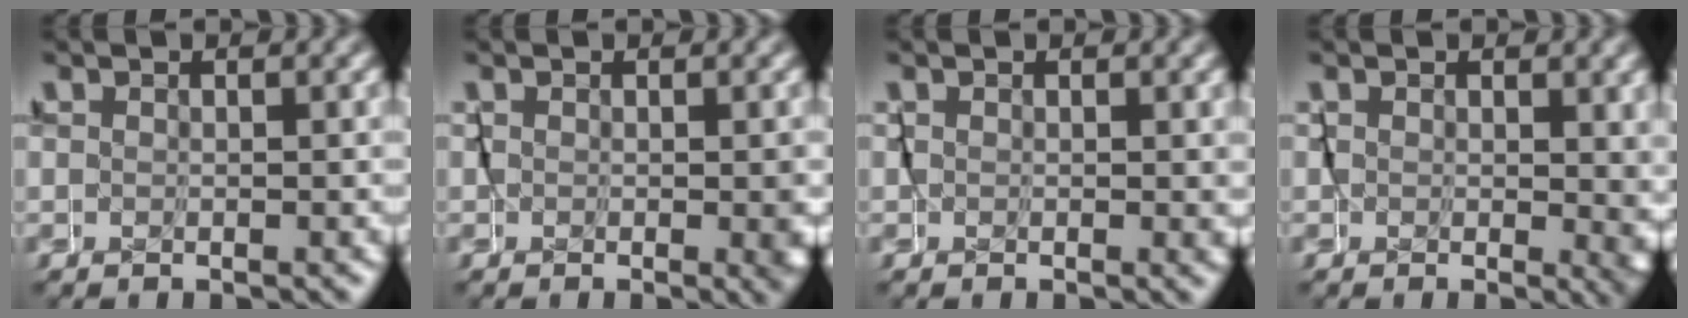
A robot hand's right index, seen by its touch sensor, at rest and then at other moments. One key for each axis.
{"total": 1.5, "fx": -0.2, "fy": 0.4, "fz": 1.5, "tx": -0.014, "ty": -0.012, "tz": 0.001}
{"total": 0.9, "fx": 0.1, "fy": 0.4, "fz": 0.8, "tx": -0.005, "ty": -0.006, "tz": 0.003}
{"total": 2.3, "fx": 0.3, "fy": 1.0, "fz": 2.0, "tx": -0.018, "ty": -0.011, "tz": 0.007}